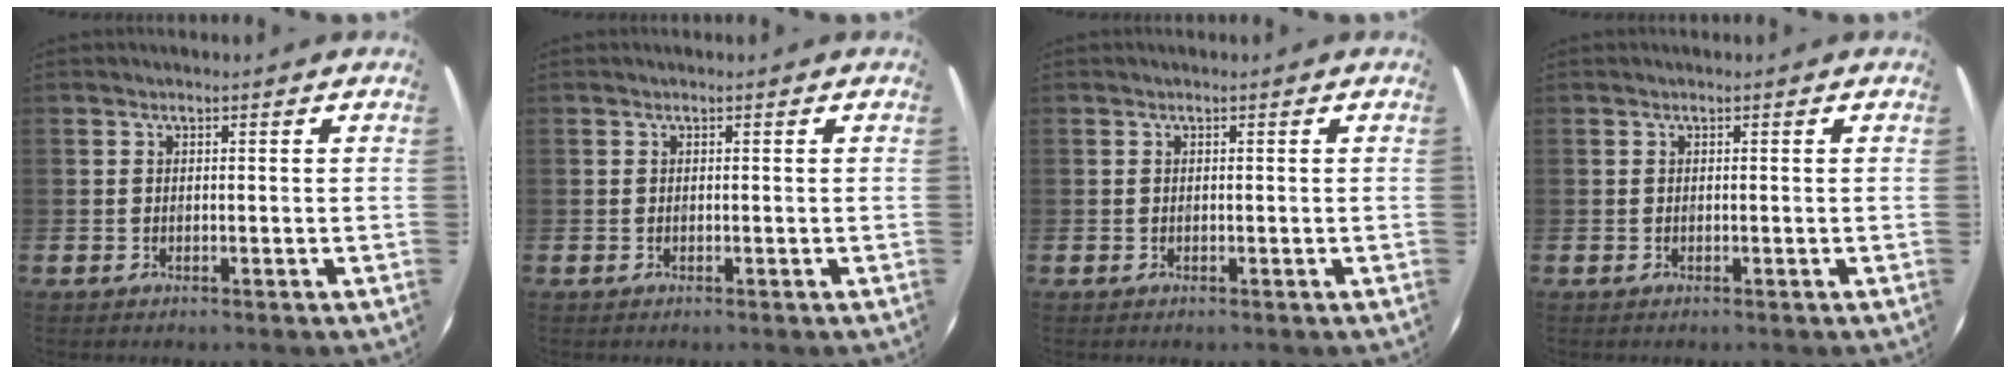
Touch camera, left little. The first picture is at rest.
{"total": 0.0}
{"total": 0.0}
{"total": 0.0}